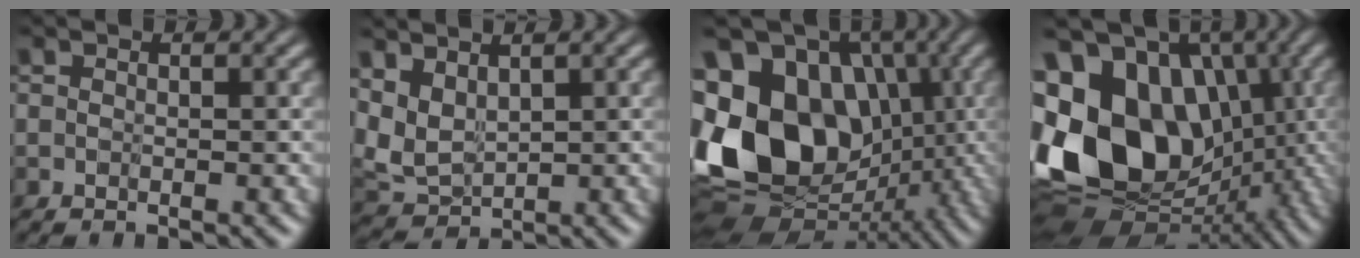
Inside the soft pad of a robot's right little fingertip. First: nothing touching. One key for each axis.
{"total": 2.1, "fx": 0.8, "fy": 1.2, "fz": 1.5, "tx": -0.061, "ty": -0.016, "tz": 0.031}
{"total": 14.7, "fx": 0.5, "fy": 11.1, "fz": 9.6, "tx": -0.221, "ty": -0.007, "tz": 0.023}
{"total": 16.9, "fx": 0.3, "fy": 12.8, "fz": 11.1, "tx": -0.237, "ty": 0.000, "tz": 0.021}